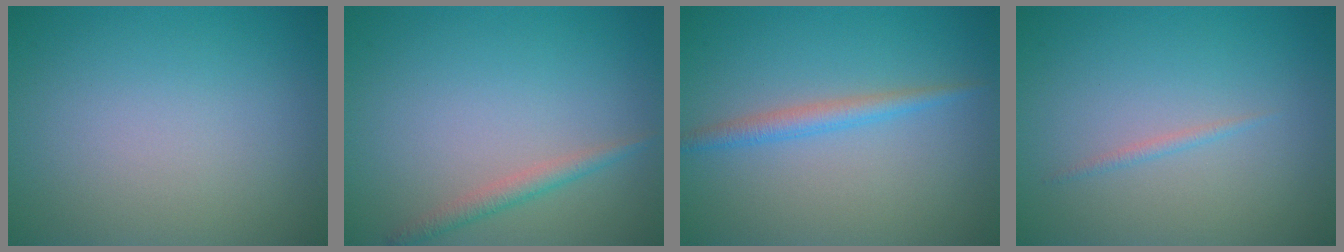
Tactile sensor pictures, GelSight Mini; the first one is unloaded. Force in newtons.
{"total": 1.6, "press": 1.6, "slide": 0.1}
{"total": 1.9, "press": 1.9, "slide": 0.1}
{"total": 0.6, "press": 0.6, "slide": 0.0}